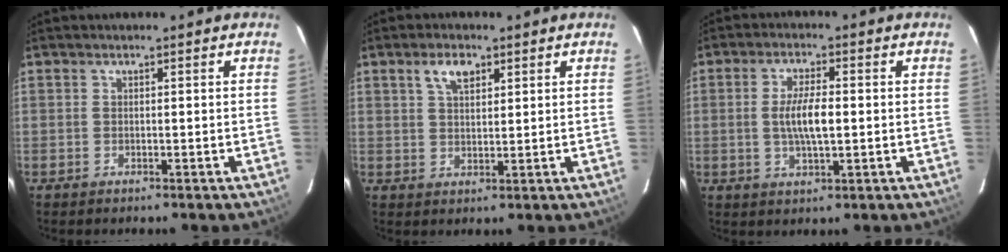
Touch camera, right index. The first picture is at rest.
{"total": 4.4, "force": [2.4, 2.2, 3.0], "torque": [-0.053, 0.010, 0.045]}
{"total": 4.4, "force": [-0.1, 1.7, 4.1], "torque": [-0.075, 0.001, 0.001]}